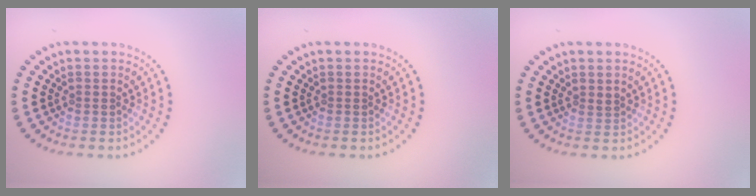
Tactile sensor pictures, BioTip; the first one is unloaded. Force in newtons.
{"total": 0.0}
{"total": 0.5, "press": 0.2, "slide": 0.5}